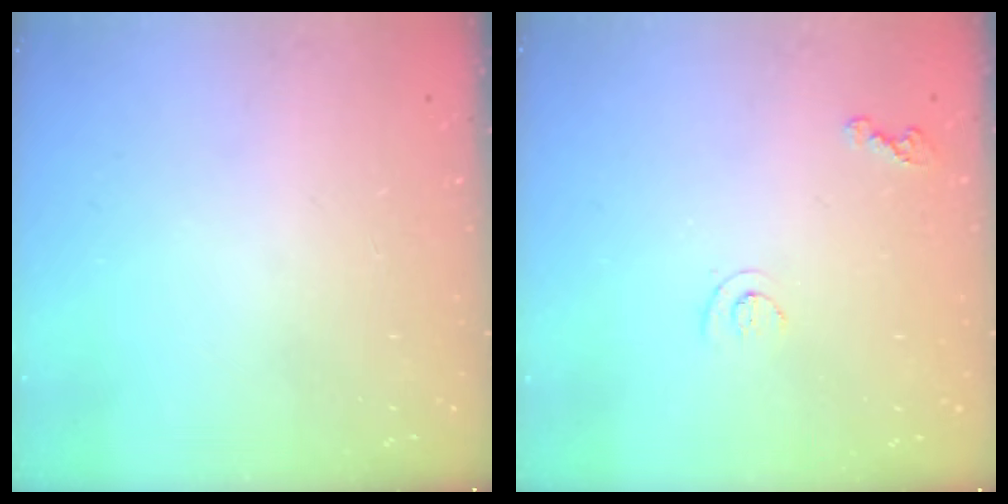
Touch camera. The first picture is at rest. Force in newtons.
{"total": 5.7, "press": 5.7, "slide": 0.7}